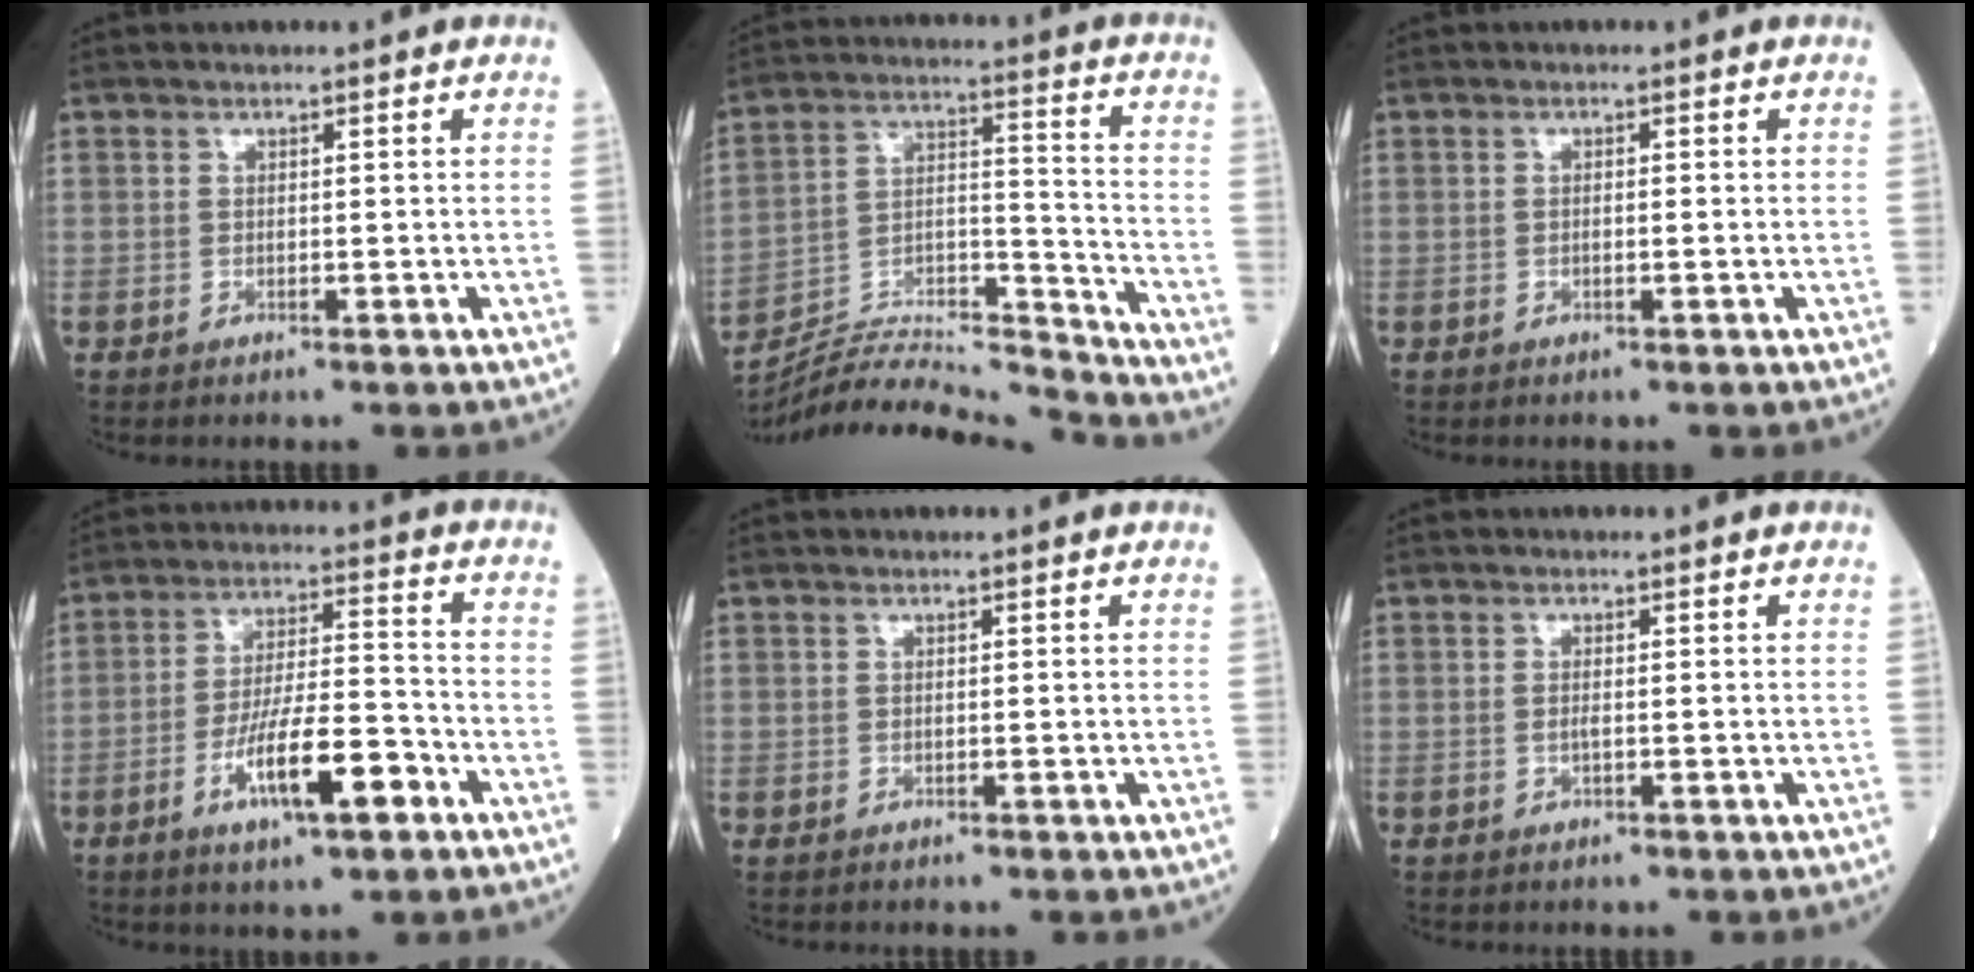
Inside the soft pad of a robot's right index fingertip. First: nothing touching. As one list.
[{"total": 16.8, "force": [-16.6, -1.0, 2.6], "torque": [-0.044, 0.037, -0.285]}, {"total": 0.7, "force": [-0.2, 0.1, 0.7], "torque": [-0.013, 0.001, -0.004]}, {"total": 11.6, "force": [-5.2, 2.2, 10.1], "torque": [-0.184, 0.001, -0.088]}, {"total": 0.0}, {"total": 1.0, "force": [-0.2, 0.2, 1.0], "torque": [-0.023, -0.001, -0.003]}]